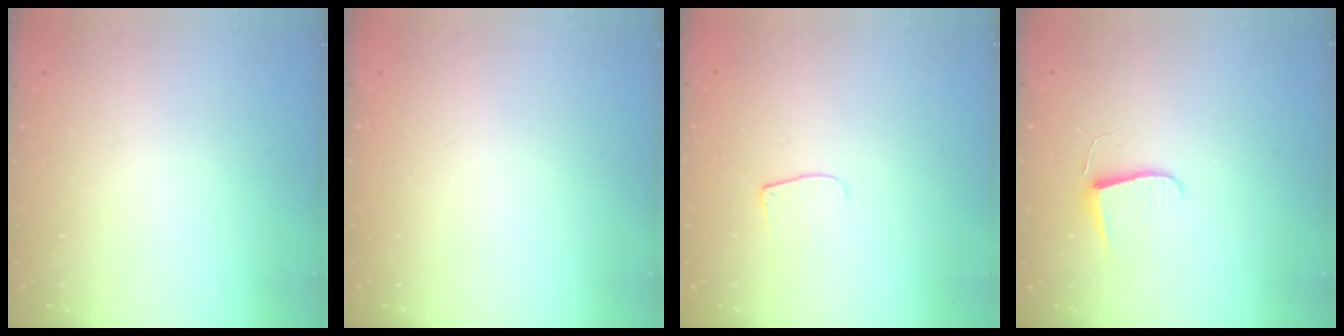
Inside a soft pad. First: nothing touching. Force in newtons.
{"total": 0.0}
{"total": 6.2, "press": 6.2, "slide": 0.7}
{"total": 6.2, "press": 6.1, "slide": 0.6}